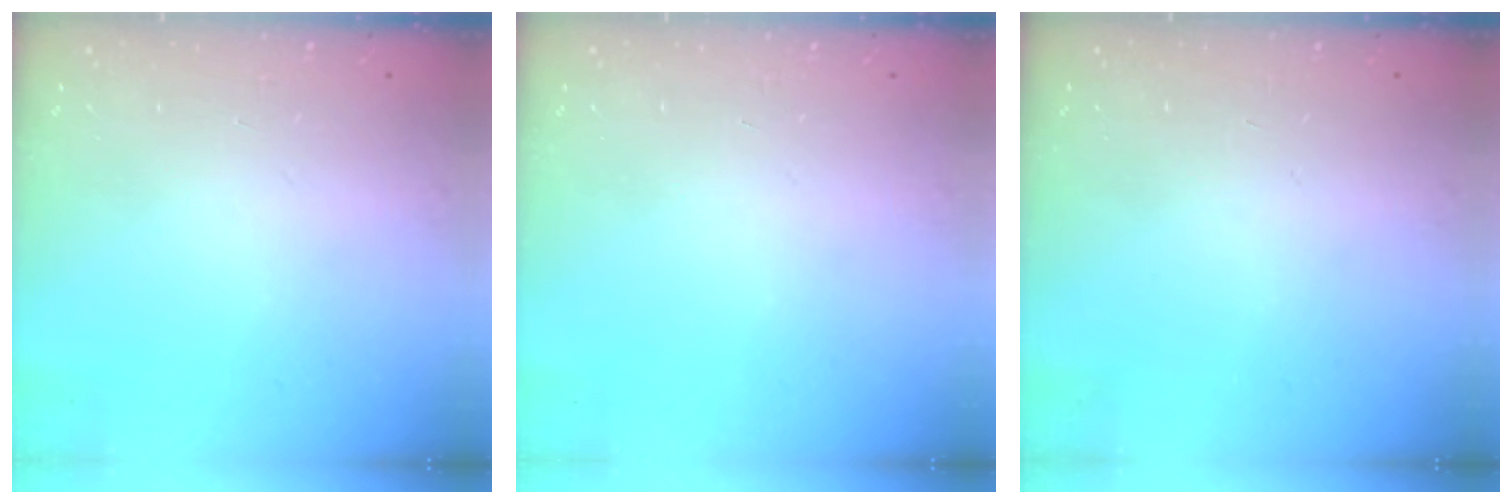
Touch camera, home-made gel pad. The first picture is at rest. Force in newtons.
{"total": 0.0}
{"total": 0.0}